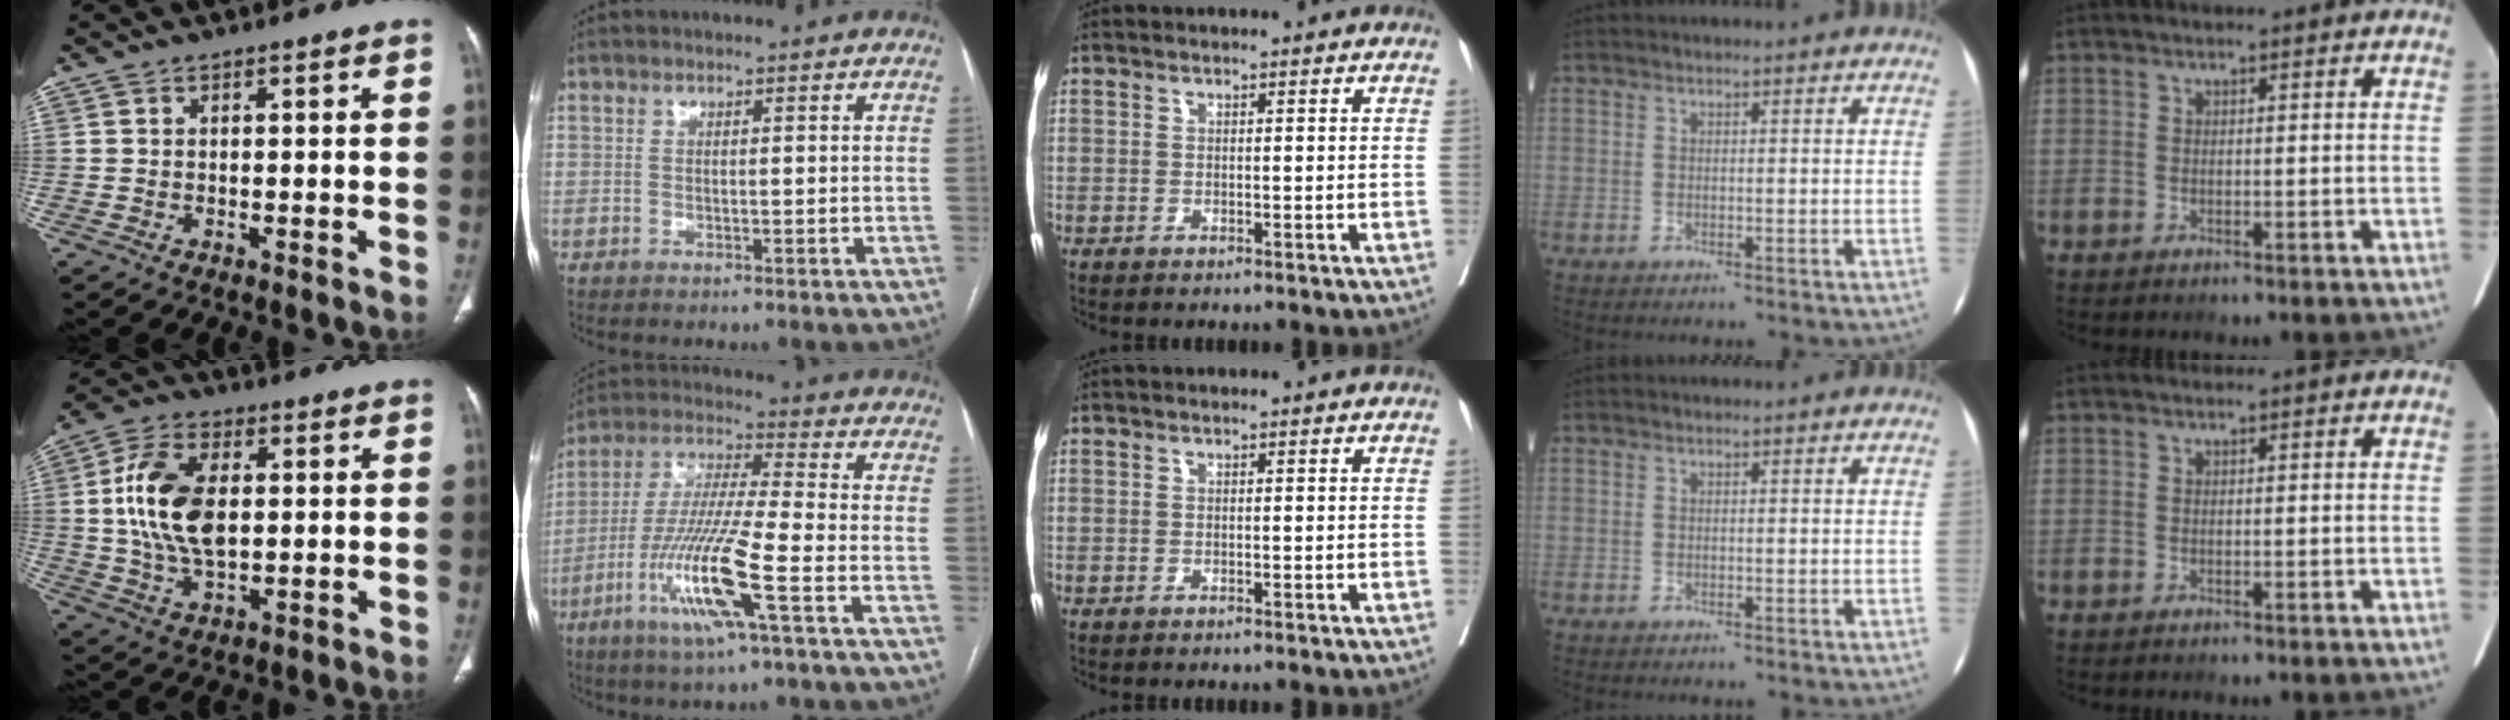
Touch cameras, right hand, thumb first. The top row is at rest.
{"thumb": {"total": 13.8, "force": [1.4, 7.9, 11.3], "torque": [-0.216, 0.005, 0.026]}, "index": {"total": 14.5, "force": [-5.8, 0.0, 13.3], "torque": [-0.272, -0.015, -0.113]}}